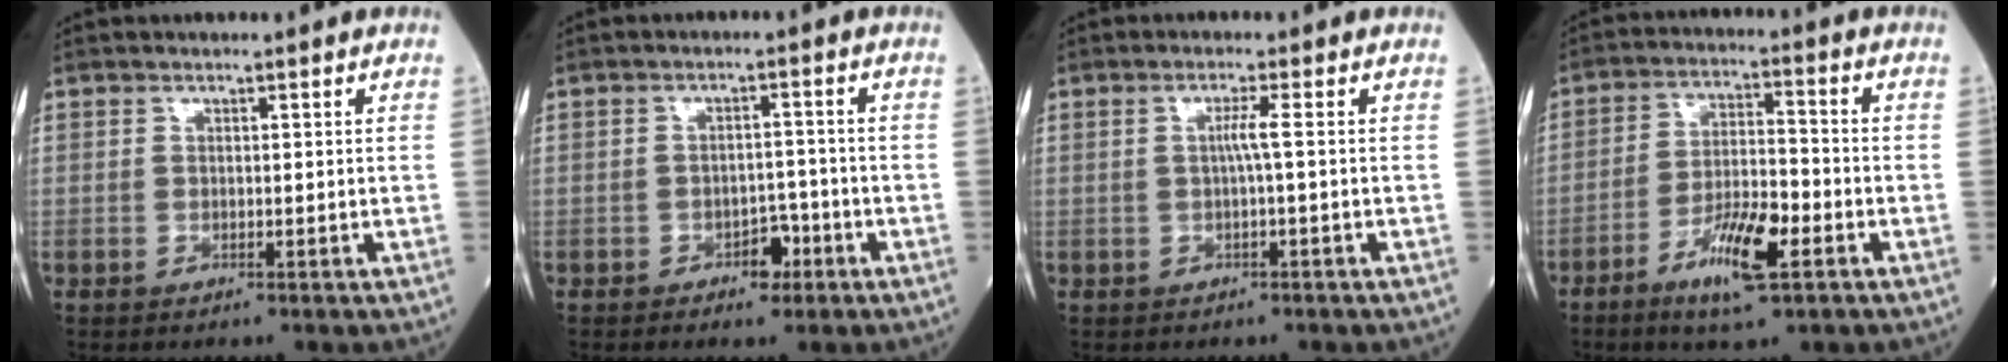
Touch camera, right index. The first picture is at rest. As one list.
[{"total": 3.3, "force": [-1.9, 1.9, 1.9], "torque": [-0.023, 0.007, -0.026]}, {"total": 1.9, "force": [-0.1, -0.6, 1.8], "torque": [-0.033, 0.002, -0.003]}, {"total": 9.5, "force": [-4.8, 1.8, 8.0], "torque": [-0.152, -0.007, -0.083]}]